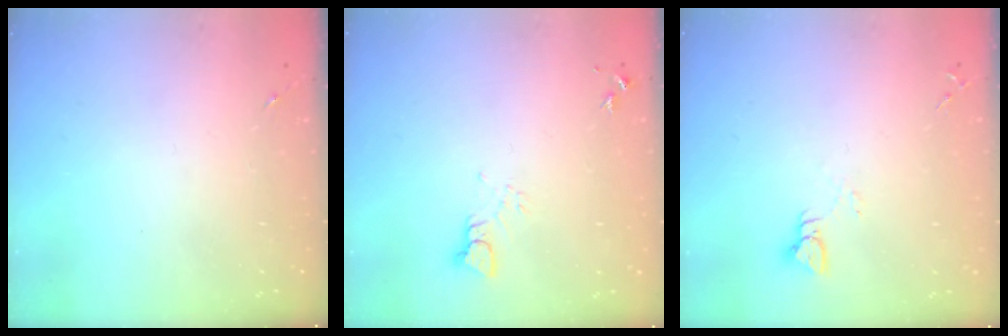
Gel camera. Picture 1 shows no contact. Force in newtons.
{"total": 3.4, "press": 3.4, "slide": 0.1}
{"total": 3.8, "press": 3.8, "slide": 0.4}